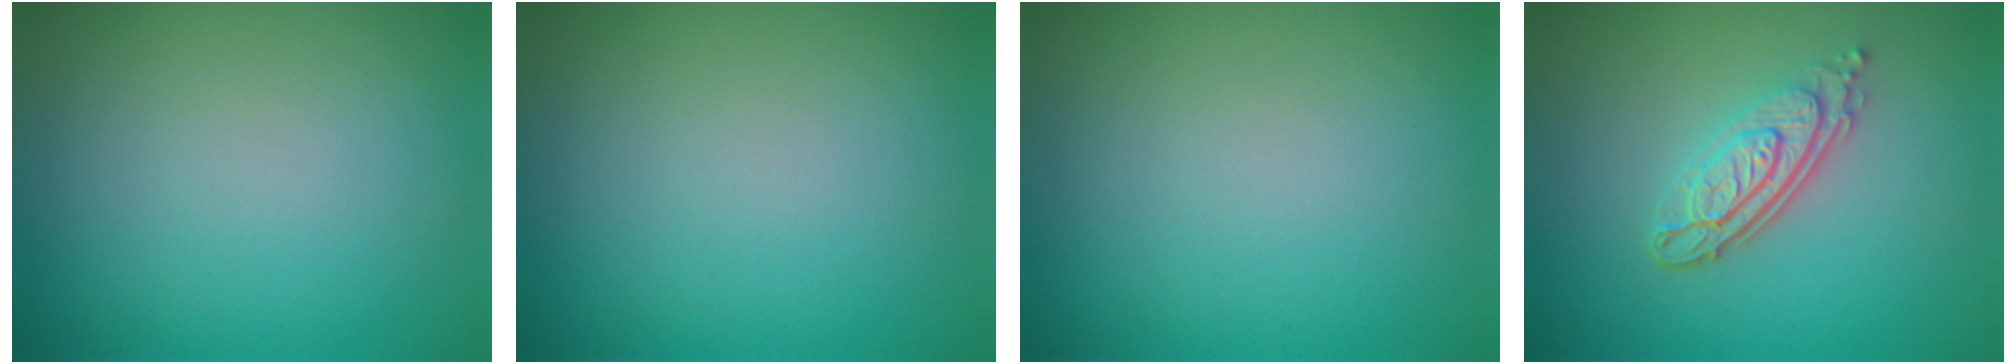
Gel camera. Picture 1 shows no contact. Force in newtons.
{"total": 0.0}
{"total": 0.0}
{"total": 4.1, "press": 3.0, "slide": 2.7}